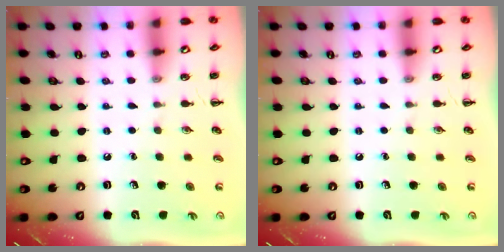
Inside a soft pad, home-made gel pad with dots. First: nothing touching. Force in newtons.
{"total": 0.0}